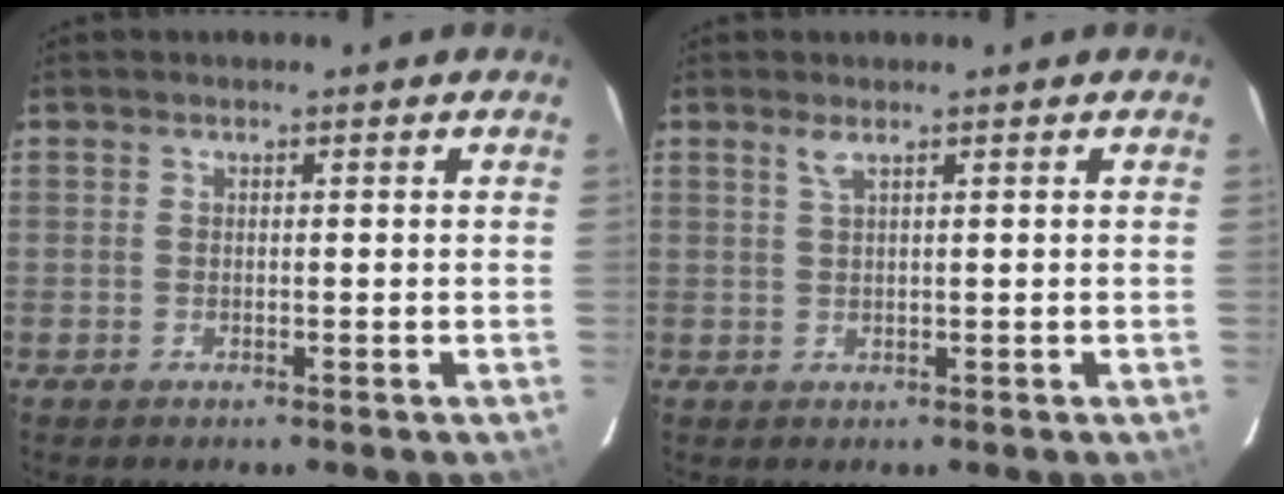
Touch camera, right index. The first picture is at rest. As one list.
[{"total": 1.4, "force": [0.9, -0.1, 1.1], "torque": [-0.022, 0.002, 0.019]}]